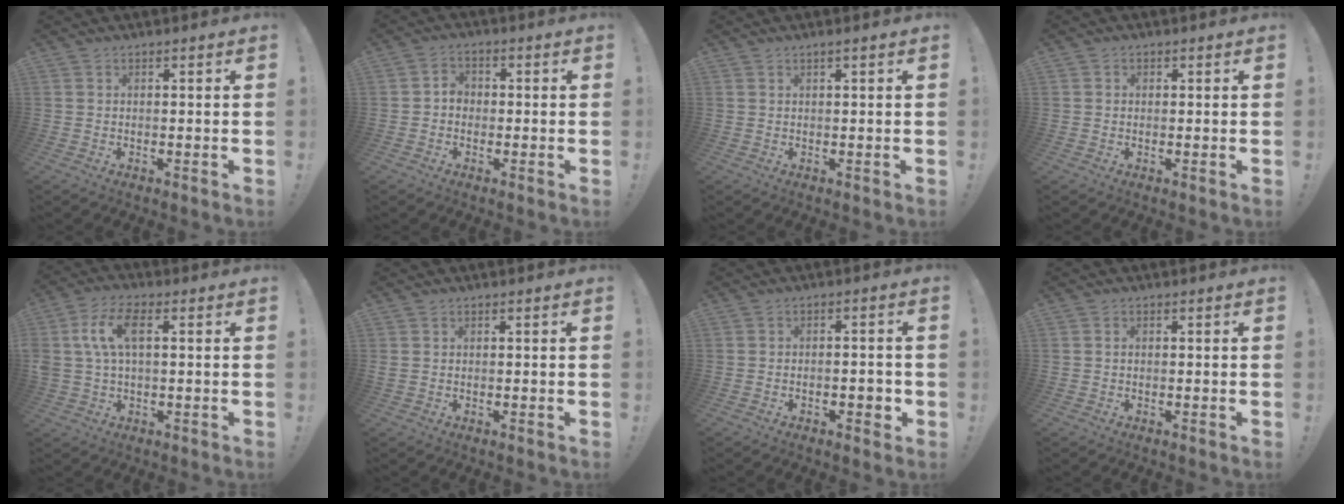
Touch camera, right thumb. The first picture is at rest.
{"total": 3.3, "force": [-1.1, 2.7, 1.5], "torque": [-0.024, 0.007, -0.021]}
{"total": 1.0, "force": [0.6, -0.1, 0.8], "torque": [-0.021, 0.002, 0.011]}
{"total": 1.0, "force": [0.1, 0.9, 0.2], "torque": [0.000, 0.001, 0.001]}
{"total": 9.8, "force": [2.0, 5.1, 8.1], "torque": [-0.185, 0.009, 0.038]}
{"total": 1.1, "force": [0.5, 0.9, 0.4], "torque": [-0.009, 0.004, 0.010]}
{"total": 3.6, "force": [-1.3, 2.2, 2.6], "torque": [-0.021, 0.008, -0.023]}
{"total": 0.6, "force": [-0.1, 0.5, 0.3], "torque": [-0.013, 0.006, -0.001]}